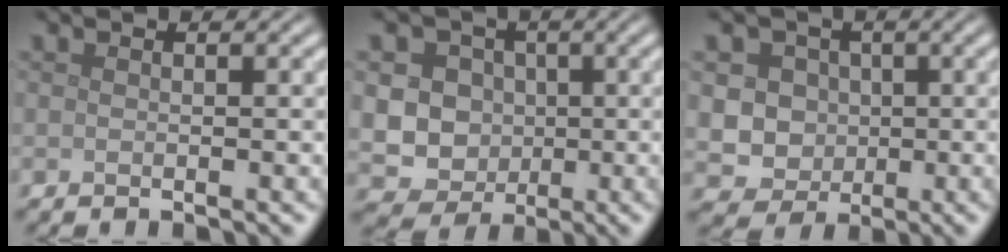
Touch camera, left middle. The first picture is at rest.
{"total": 9.7, "force": [0.6, 9.0, 3.6], "torque": [-0.067, 0.023, -0.006]}
{"total": 5.4, "force": [0.8, 4.9, 2.1], "torque": [-0.026, 0.014, 0.008]}